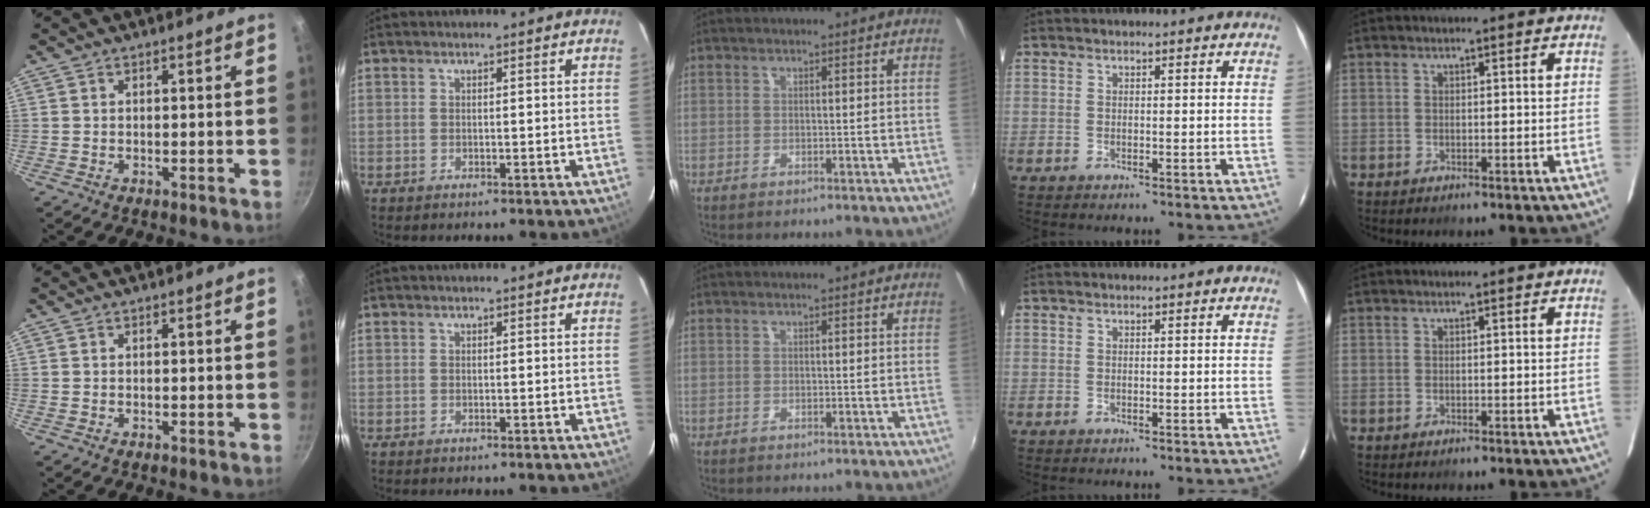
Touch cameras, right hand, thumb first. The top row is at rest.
{}